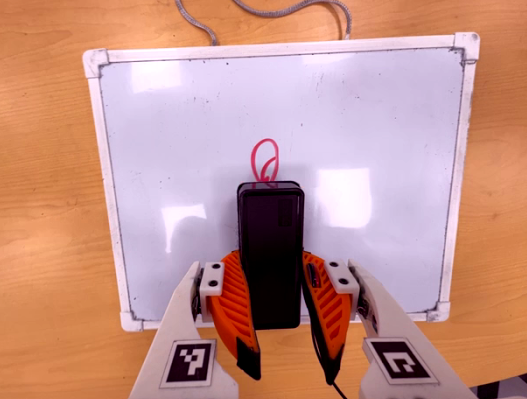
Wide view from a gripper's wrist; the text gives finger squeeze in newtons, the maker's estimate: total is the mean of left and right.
{"total": 9.5, "left": 7.9, "right": 11.1}